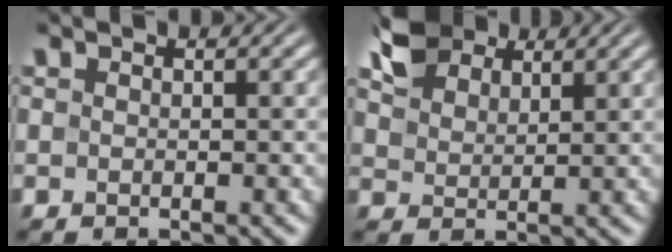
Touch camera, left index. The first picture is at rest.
{"total": 4.6, "force": [3.5, 2.4, 1.8], "torque": [-0.049, 0.011, 0.069]}